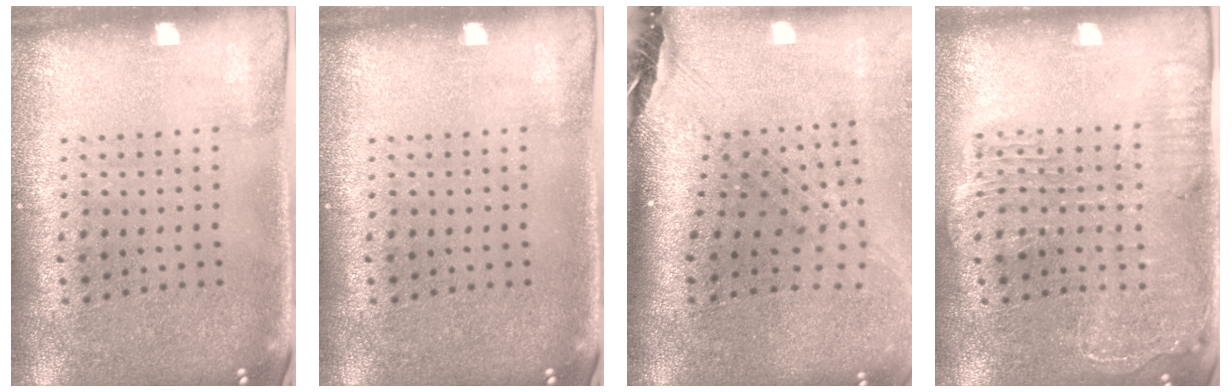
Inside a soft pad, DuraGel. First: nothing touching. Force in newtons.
{"total": 0.0}
{"total": 2.5, "press": 1.7, "slide": 1.8}
{"total": 2.0, "press": 1.8, "slide": 0.8}